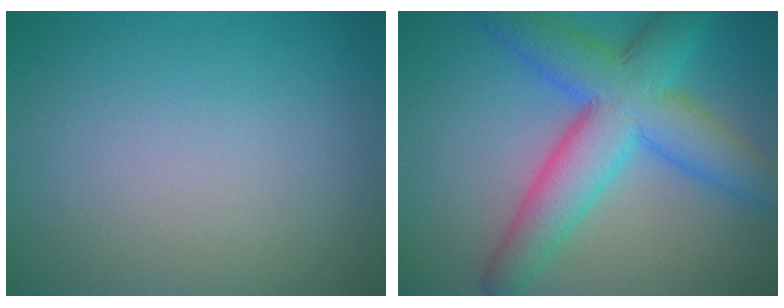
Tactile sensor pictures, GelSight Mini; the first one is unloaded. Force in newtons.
{"total": 8.9, "press": 8.9, "slide": 0.2}